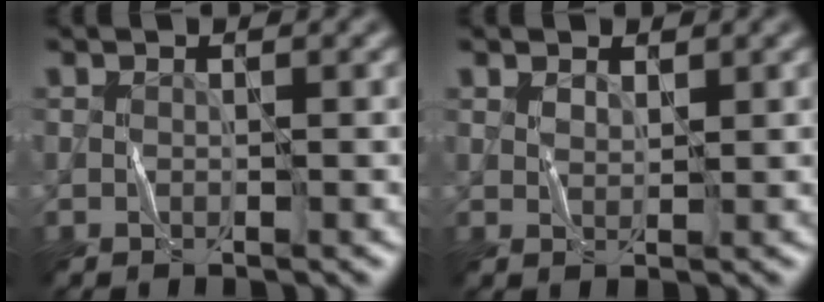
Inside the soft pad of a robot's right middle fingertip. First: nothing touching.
{"total": 0.9, "force": [0.8, 0.4, 0.1], "torque": [-0.002, 0.000, 0.017]}